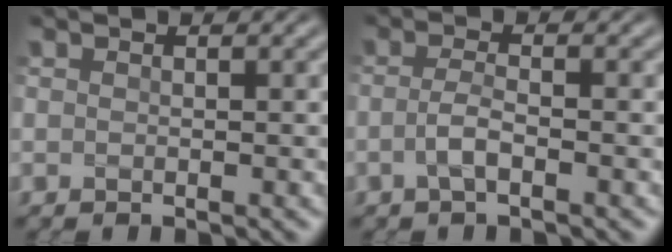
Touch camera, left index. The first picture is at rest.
{"total": 1.7, "force": [-0.5, 0.4, 1.6], "torque": [-0.034, 0.005, -0.016]}